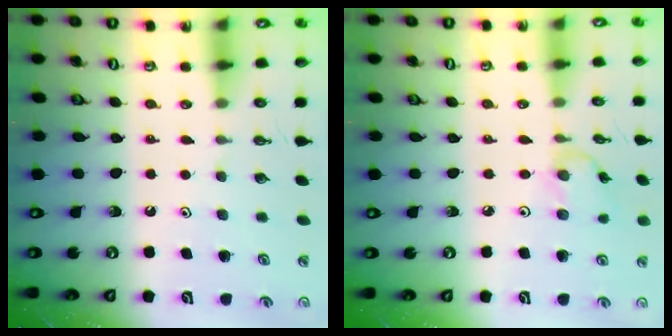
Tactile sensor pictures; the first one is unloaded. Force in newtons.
{"total": 2.9, "press": 2.9, "slide": 0.3}